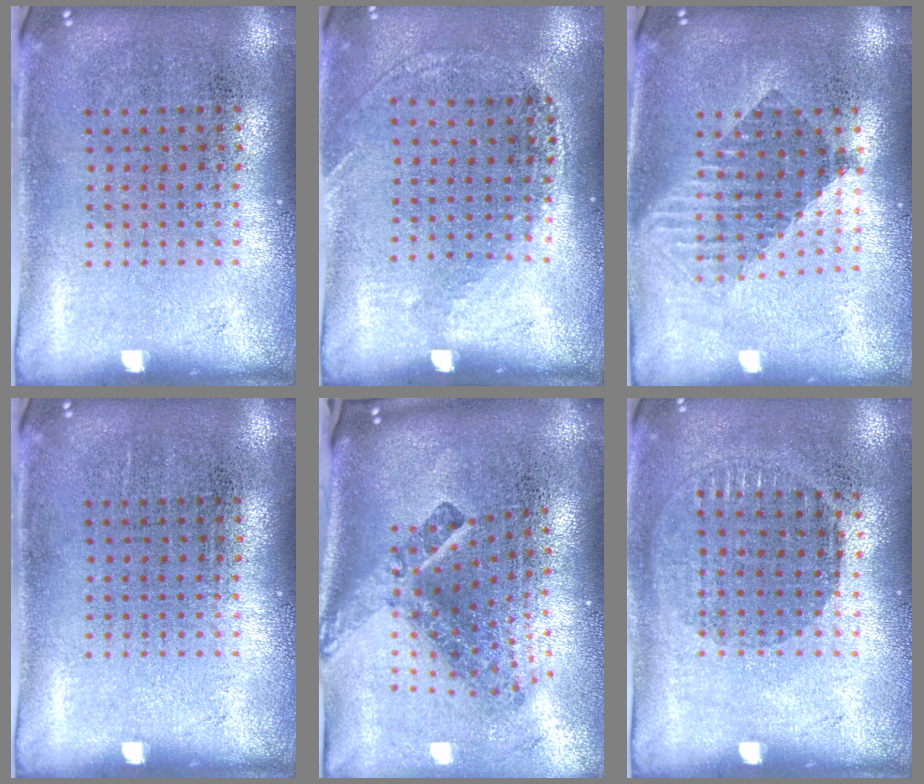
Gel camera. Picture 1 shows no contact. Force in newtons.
{"total": 1.2, "press": 1.0, "slide": 0.7}
{"total": 1.6, "press": 1.3, "slide": 0.9}
{"total": 0.0}
{"total": 2.9, "press": 1.8, "slide": 2.3}
{"total": 0.9, "press": 0.9, "slide": 0.3}